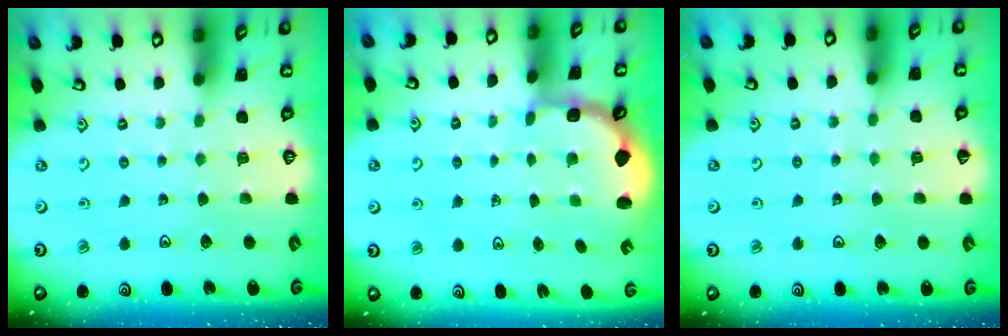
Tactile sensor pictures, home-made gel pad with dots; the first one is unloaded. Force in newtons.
{"total": 2.6, "press": 1.9, "slide": 1.8}
{"total": 2.8, "press": 2.8, "slide": 0.3}